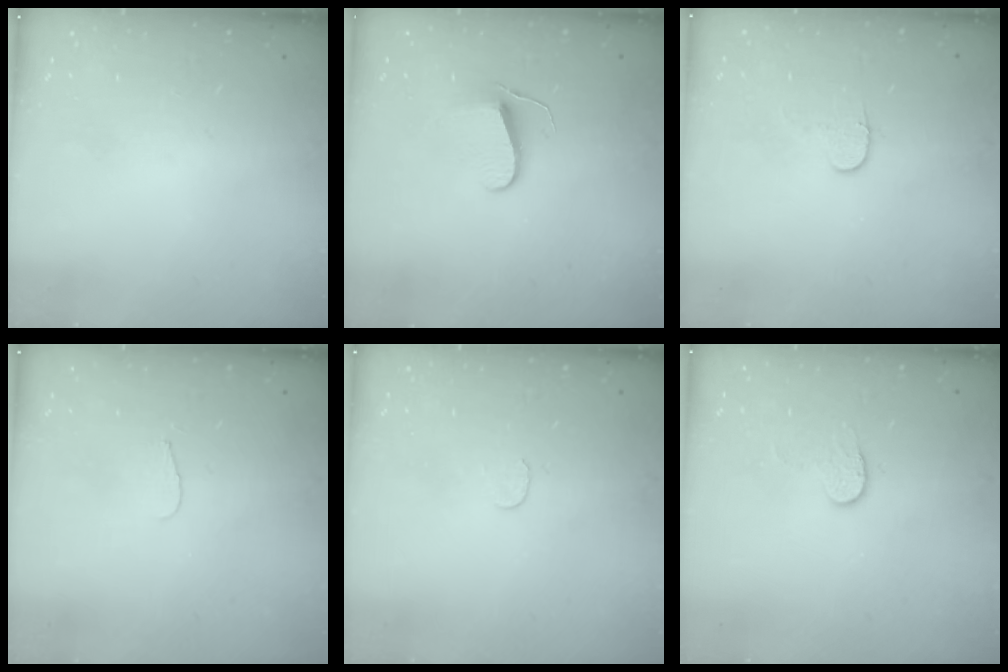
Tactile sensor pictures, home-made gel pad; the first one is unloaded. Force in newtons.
{"total": 7.0, "press": 7.0, "slide": 0.6}
{"total": 5.5, "press": 5.4, "slide": 0.5}
{"total": 3.3, "press": 3.3, "slide": 0.4}
{"total": 3.7, "press": 3.7, "slide": 0.4}
{"total": 4.1, "press": 4.1, "slide": 0.4}